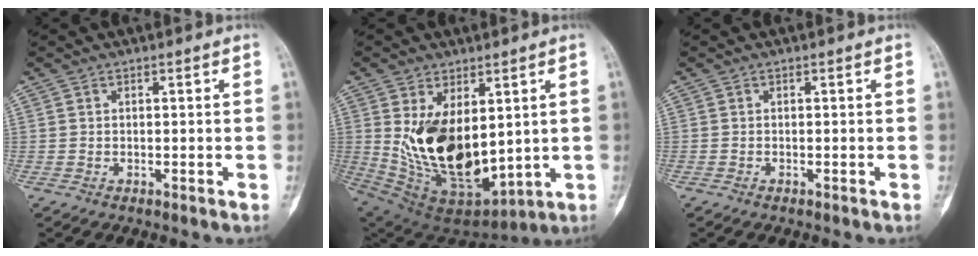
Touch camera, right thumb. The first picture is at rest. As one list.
[{"total": 19.3, "force": [2.5, 11.0, 15.6], "torque": [-0.255, -0.038, 0.081]}, {"total": 0.0}]